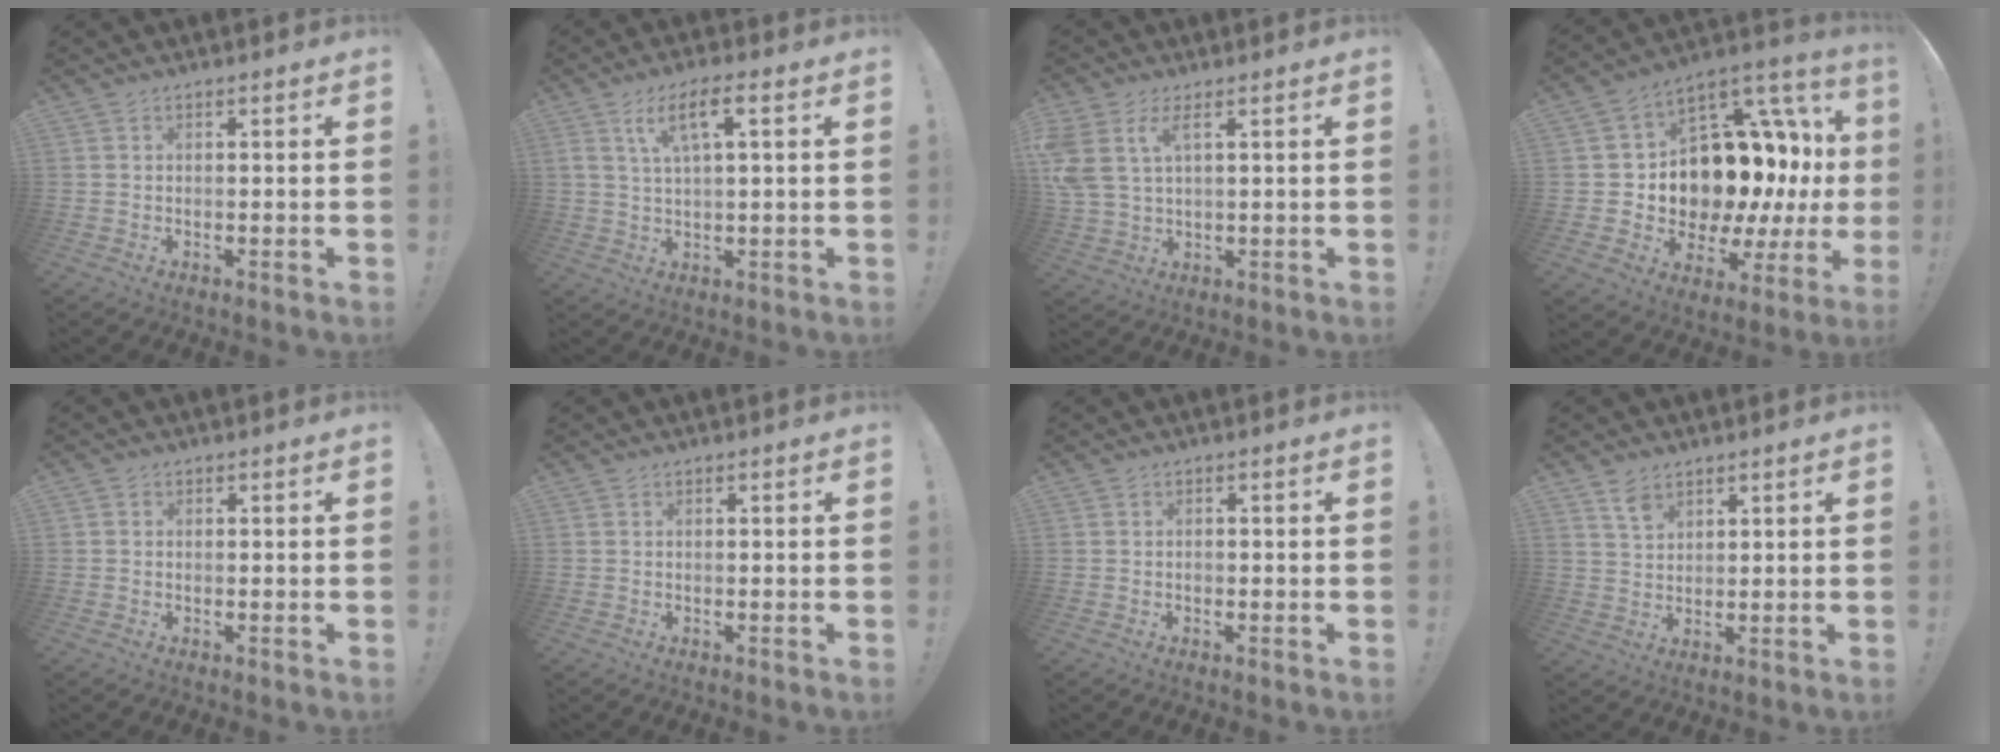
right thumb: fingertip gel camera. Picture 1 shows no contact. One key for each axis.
{"total": 8.1, "fx": 3.0, "fy": 1.9, "fz": 7.3, "tx": -0.138, "ty": 0.006, "tz": 0.051}
{"total": 7.8, "fx": 3.7, "fy": 3.7, "fz": 5.8, "tx": -0.125, "ty": -0.010, "tz": 0.073}
{"total": 17.3, "fx": 1.4, "fy": 10.9, "fz": 13.4, "tx": -0.204, "ty": -0.046, "tz": 0.050}
{"total": 0.7, "fx": -0.2, "fy": 0.6, "fz": 0.0, "tx": -0.003, "ty": 0.004, "tz": -0.003}
{"total": 0.0}
{"total": 0.6, "fx": -0.3, "fy": 0.5, "fz": 0.3, "tx": -0.004, "ty": 0.003, "tz": -0.005}
{"total": 4.9, "fx": 3.3, "fy": 2.8, "fz": 2.2, "tx": -0.032, "ty": -0.018, "tz": 0.061}